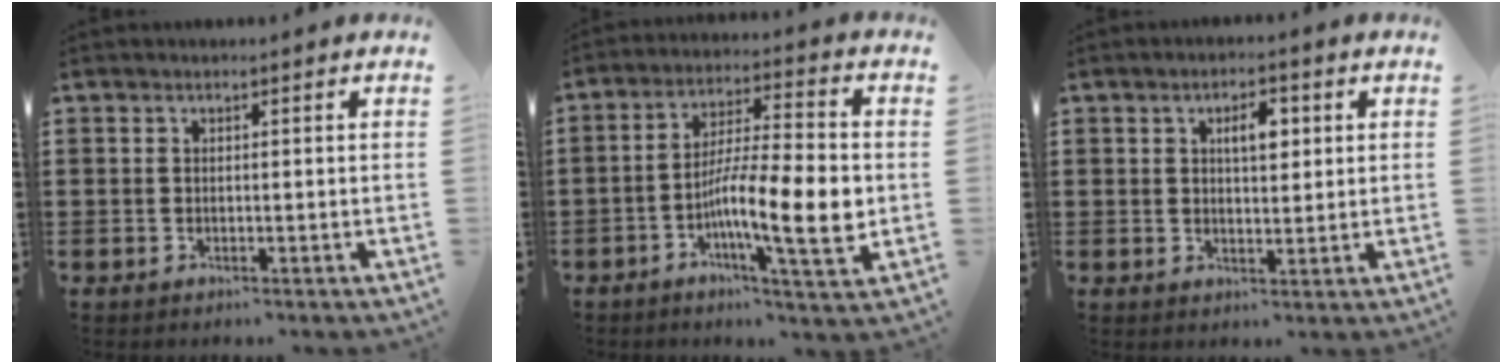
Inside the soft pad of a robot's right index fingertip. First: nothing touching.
{"total": 13.3, "force": [-2.5, 2.5, 12.8], "torque": [-0.225, -0.005, -0.047]}
{"total": 3.9, "force": [1.2, 1.7, 3.3], "torque": [-0.051, 0.004, 0.016]}